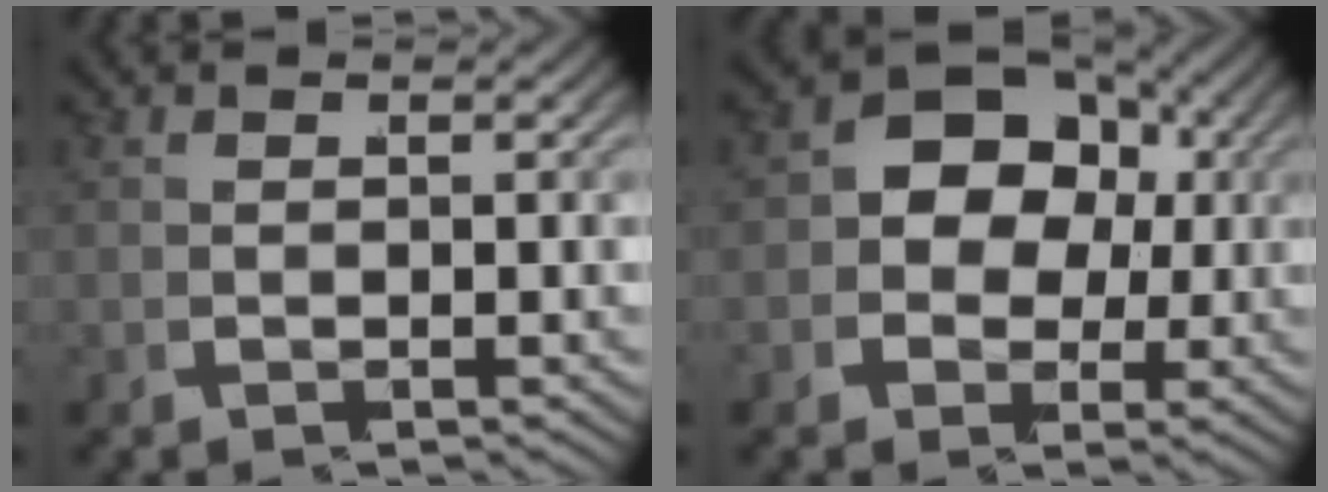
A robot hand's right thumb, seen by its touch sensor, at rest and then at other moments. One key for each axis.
{"total": 7.7, "fx": 0.6, "fy": 6.1, "fz": 4.6, "tx": -0.101, "ty": -0.012, "tz": 0.014}